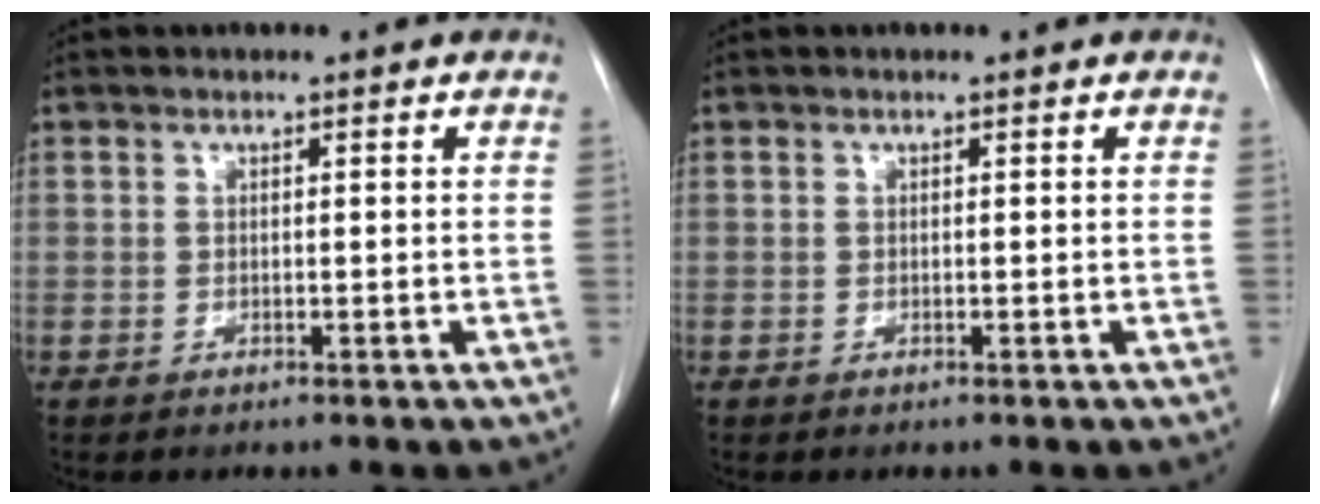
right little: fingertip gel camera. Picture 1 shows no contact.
{"total": 0.0}